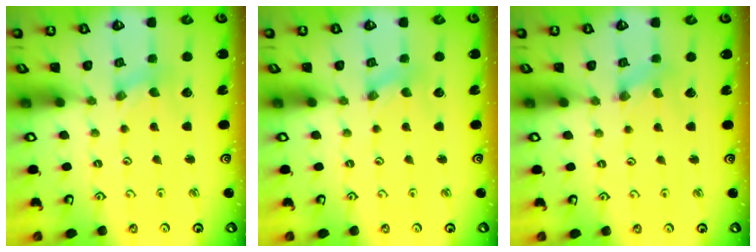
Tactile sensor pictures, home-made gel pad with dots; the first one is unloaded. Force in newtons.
{"total": 0.7, "press": 0.7, "slide": 0.2}
{"total": 0.0}